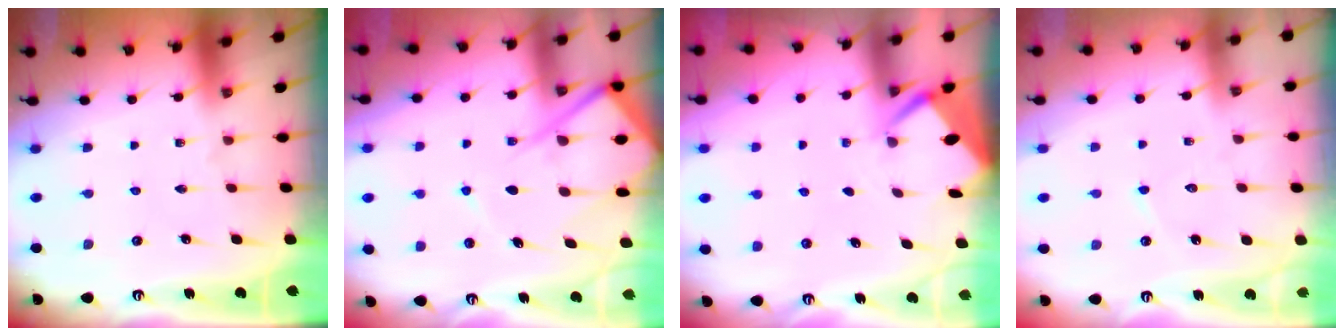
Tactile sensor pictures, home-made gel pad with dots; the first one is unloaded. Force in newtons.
{"total": 13.2, "press": 13.2, "slide": 1.4}
{"total": 2.7, "press": 2.6, "slide": 0.4}
{"total": 3.9, "press": 3.8, "slide": 0.4}